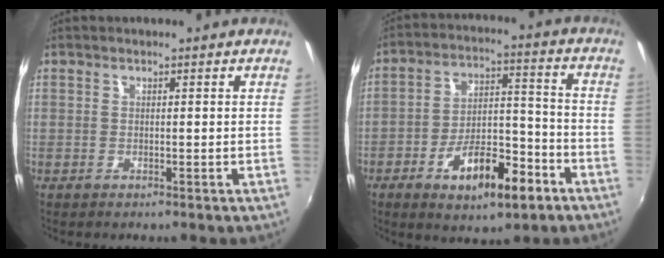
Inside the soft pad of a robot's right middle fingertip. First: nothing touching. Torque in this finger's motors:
{"motor_torque": [1.49, -0.65, 0.40, 0.14]}